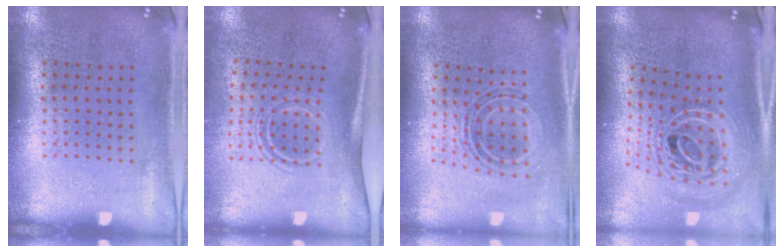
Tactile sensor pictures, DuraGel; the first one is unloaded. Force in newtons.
{"total": 1.7, "press": 1.1, "slide": 1.4}
{"total": 0.8, "press": 0.8, "slide": 0.3}
{"total": 2.8, "press": 1.9, "slide": 2.0}